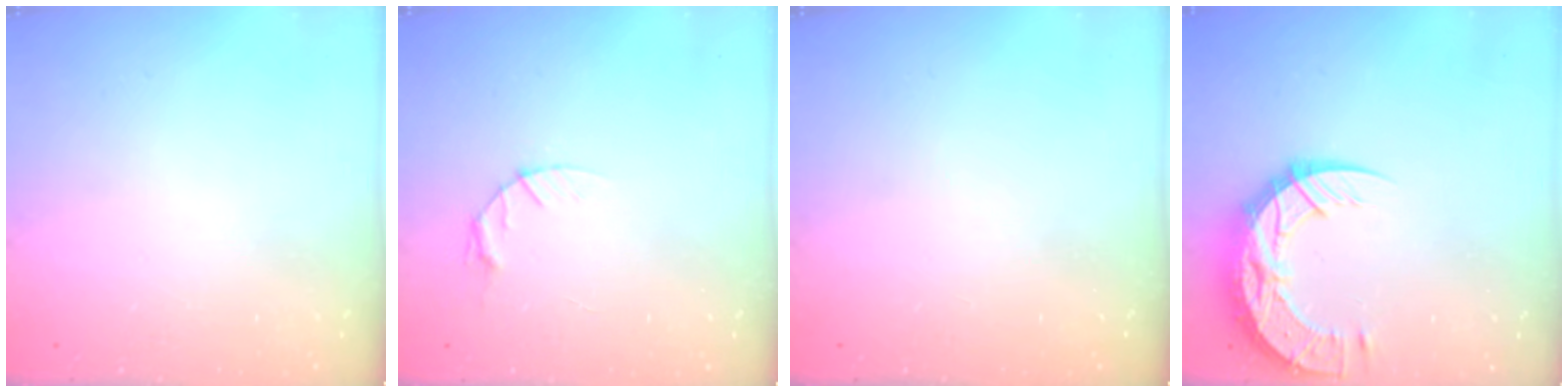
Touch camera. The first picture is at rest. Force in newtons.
{"total": 3.9, "press": 3.9, "slide": 0.5}
{"total": 0.0}
{"total": 15.7, "press": 15.6, "slide": 1.2}